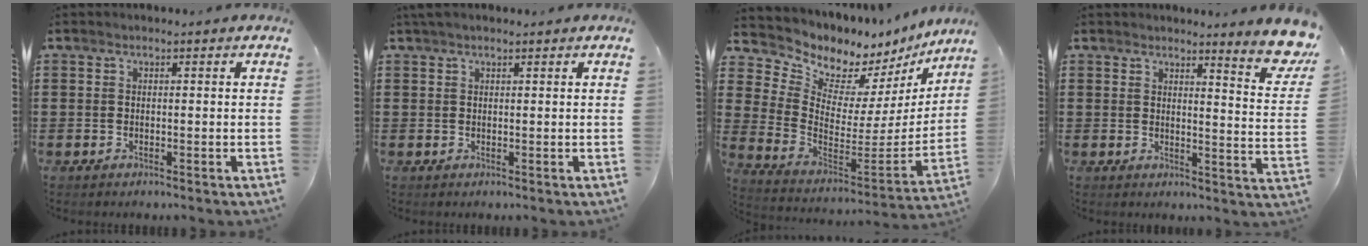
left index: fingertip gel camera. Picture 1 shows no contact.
{"total": 1.0, "force": [0.8, 0.2, 0.6], "torque": [-0.013, 0.002, 0.015]}
{"total": 5.4, "force": [4.7, 2.6, -0.4], "torque": [-0.037, -0.059, 0.080]}
{"total": 5.2, "force": [4.6, -0.4, 2.5], "torque": [-0.036, -0.042, 0.071]}